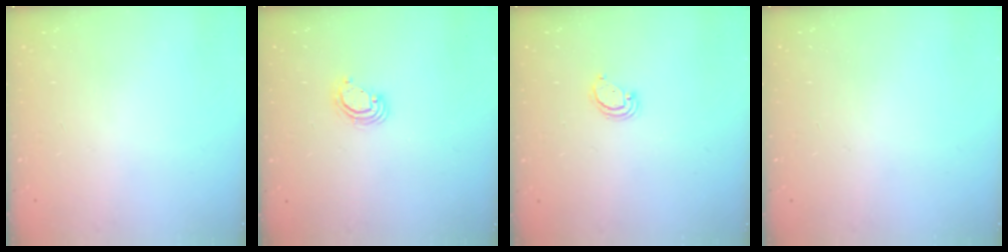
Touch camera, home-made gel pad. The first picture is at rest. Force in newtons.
{"total": 4.1, "press": 4.1, "slide": 0.3}
{"total": 2.8, "press": 2.8, "slide": 0.2}
{"total": 0.0}